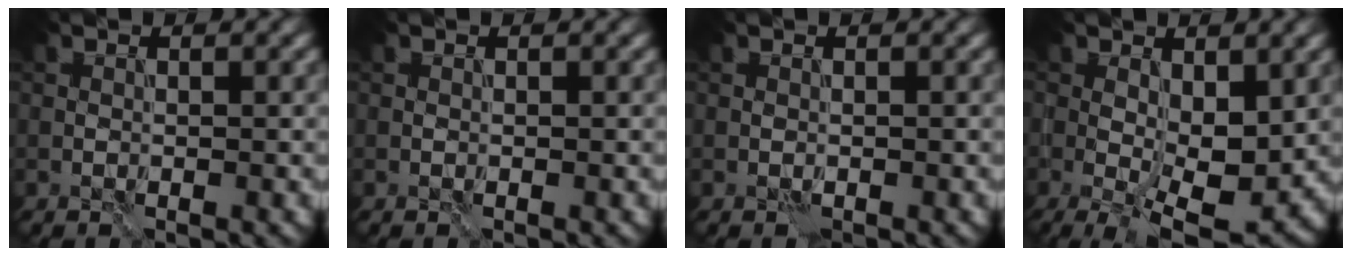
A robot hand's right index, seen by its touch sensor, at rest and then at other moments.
{"total": 0.0}
{"total": 0.0}
{"total": 7.5, "force": [-0.9, 3.4, 6.6], "torque": [-0.122, -0.016, -0.012]}